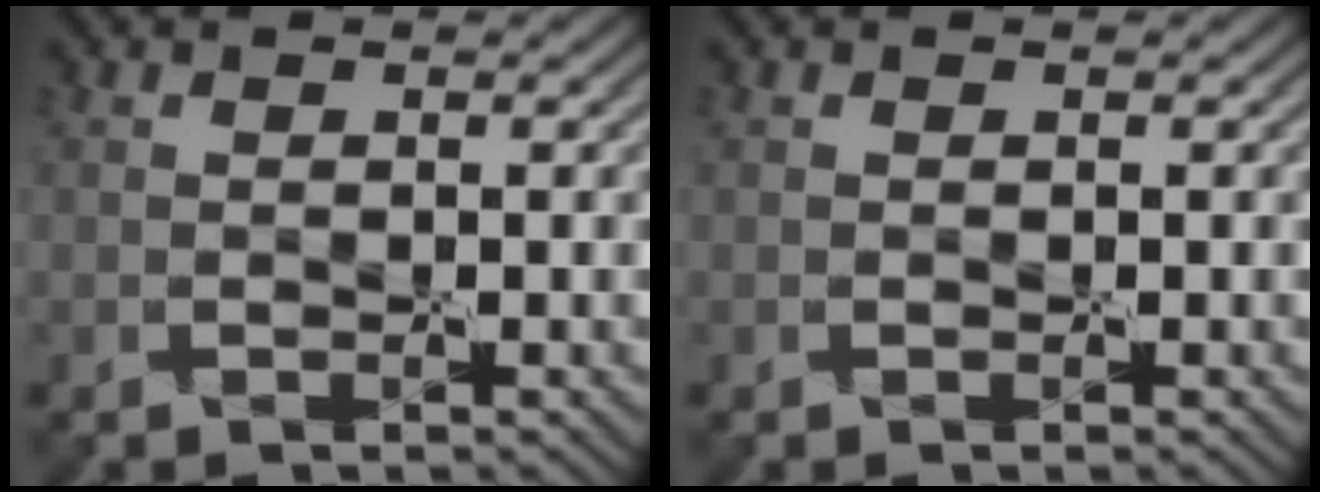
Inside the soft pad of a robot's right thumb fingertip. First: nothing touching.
{"total": 0.0}